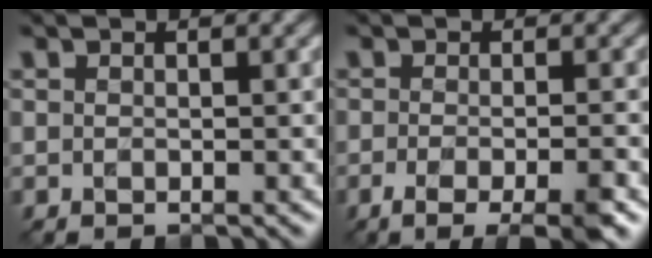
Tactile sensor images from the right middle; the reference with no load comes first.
{"total": 4.8, "force": [-2.4, 1.1, 4.0], "torque": [-0.061, -0.011, -0.039]}